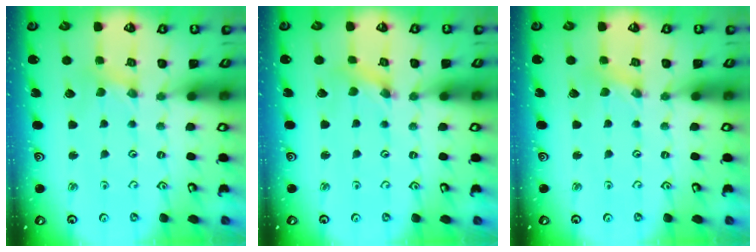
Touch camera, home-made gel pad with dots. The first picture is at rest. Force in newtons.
{"total": 1.6, "press": 1.5, "slide": 0.3}
{"total": 0.0}